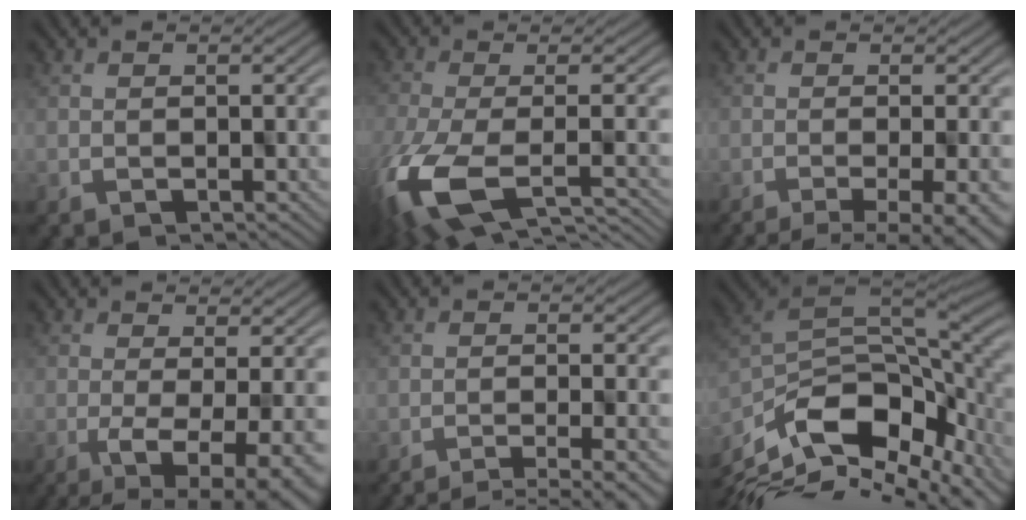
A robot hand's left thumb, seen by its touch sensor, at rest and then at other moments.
{"total": 12.6, "force": [-5.6, 5.3, 9.9], "torque": [-0.244, -0.047, -0.089]}
{"total": 9.4, "force": [-6.9, 1.7, 6.1], "torque": [-0.091, -0.009, -0.076]}
{"total": 9.1, "force": [-3.9, 2.5, 7.8], "torque": [-0.112, -0.014, -0.040]}
{"total": 5.4, "force": [-3.9, 0.5, 3.7], "torque": [-0.054, 0.009, -0.054]}
{"total": 12.6, "force": [-5.8, 6.2, 9.2], "torque": [-0.219, -0.024, -0.096]}